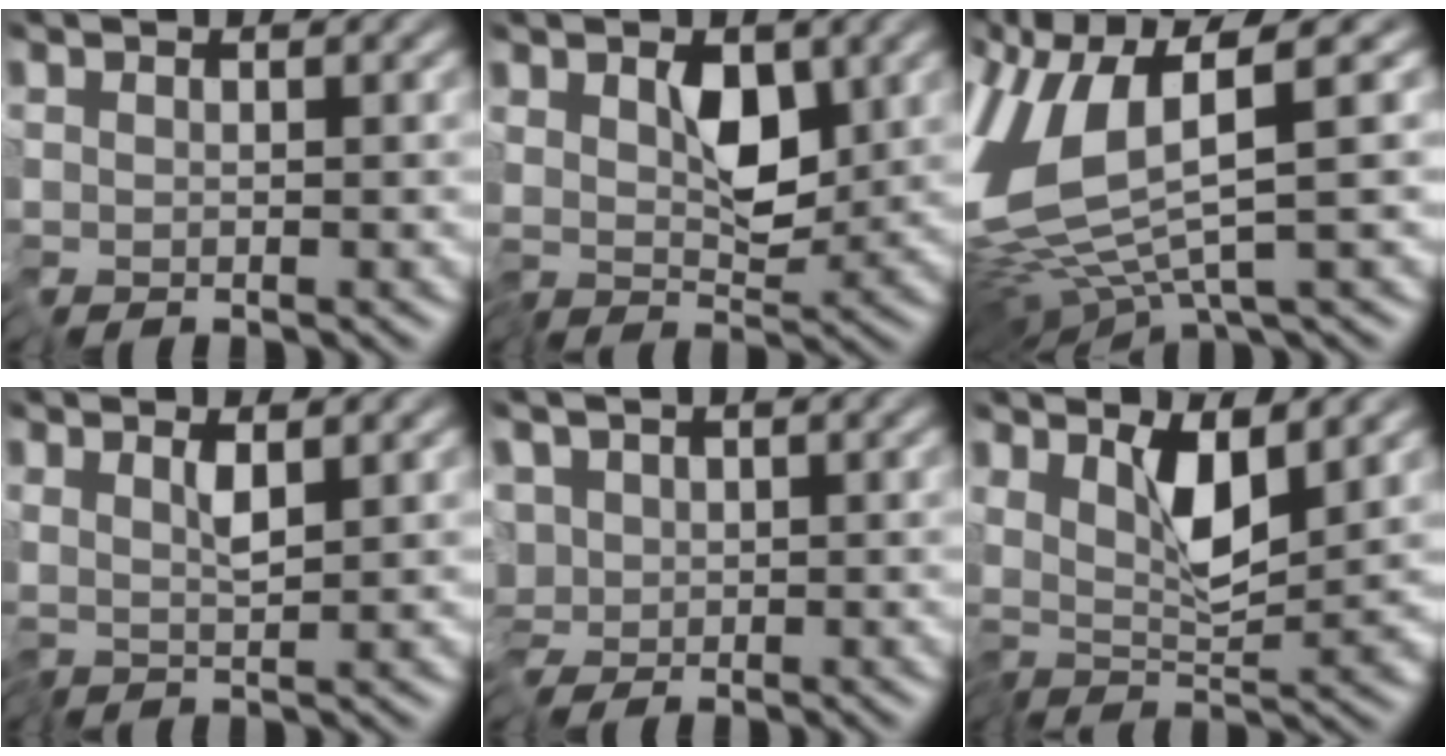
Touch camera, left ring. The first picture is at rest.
{"total": 3.8, "force": [0.7, 2.0, 3.1], "torque": [-0.049, -0.016, 0.012]}
{"total": 9.5, "force": [0.3, 3.1, 9.0], "torque": [-0.205, -0.015, 0.008]}
{"total": 1.6, "force": [0.7, -0.4, 1.4], "torque": [-0.027, -0.004, 0.015]}
{"total": 4.6, "force": [-1.1, 3.1, 3.2], "torque": [-0.047, 0.013, -0.034]}
{"total": 4.2, "force": [1.6, 0.6, 3.8], "torque": [-0.066, -0.016, 0.031]}